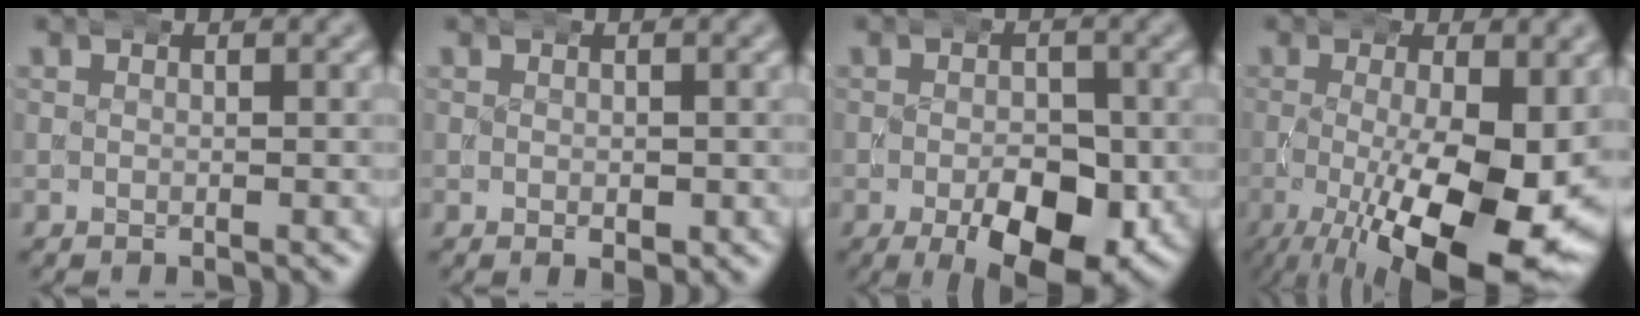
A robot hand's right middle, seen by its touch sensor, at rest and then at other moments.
{"total": 1.2, "force": [-0.3, 0.7, 0.9], "torque": [-0.012, -0.007, -0.002]}
{"total": 9.2, "force": [-3.4, 4.6, 7.1], "torque": [-0.106, -0.032, -0.038]}
{"total": 12.7, "force": [-3.3, 4.3, 11.4], "torque": [-0.170, -0.035, -0.032]}